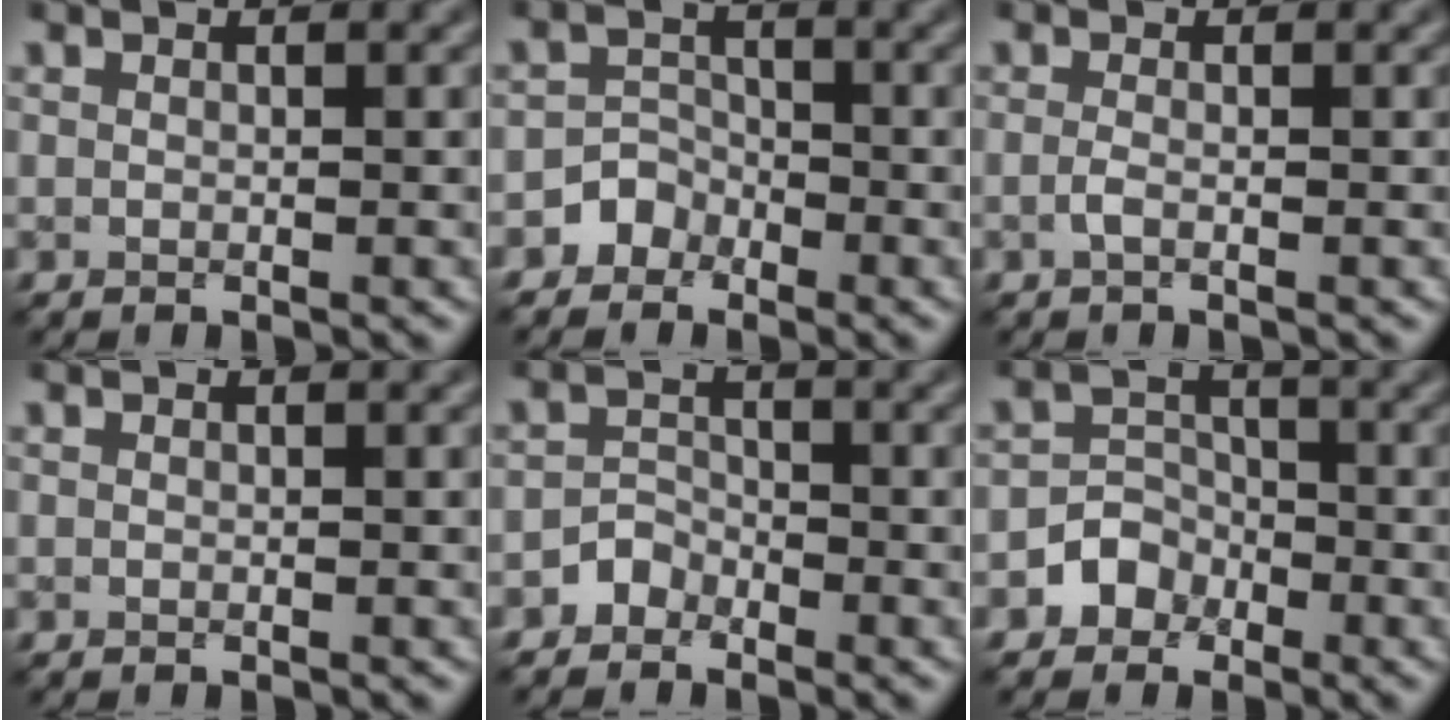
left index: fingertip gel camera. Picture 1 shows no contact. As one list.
[{"total": 2.2, "force": [-1.5, 1.6, 0.1], "torque": [0.022, 0.015, -0.035]}, {"total": 1.0, "force": [-0.4, 0.3, 0.9], "torque": [-0.020, -0.004, -0.010]}, {"total": 0.0}, {"total": 1.6, "force": [-1.3, 1.0, 0.1], "torque": [0.003, 0.011, -0.026]}, {"total": 2.6, "force": [-1.4, 2.1, 0.5], "torque": [0.017, 0.012, -0.034]}]